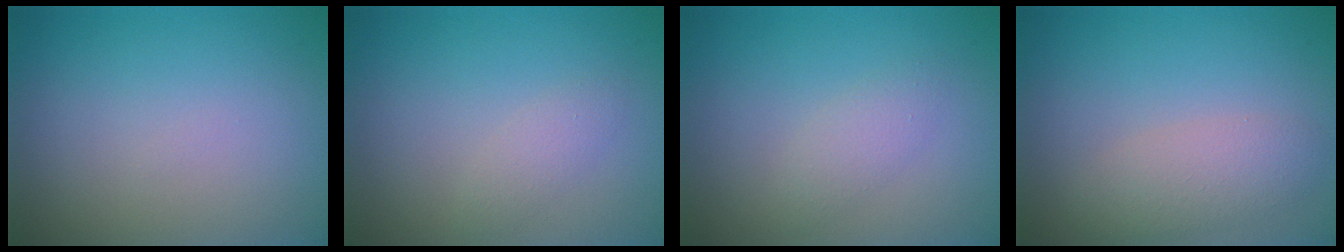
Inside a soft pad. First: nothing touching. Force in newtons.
{"total": 1.3, "press": 1.3, "slide": 0.1}
{"total": 1.6, "press": 1.6, "slide": 0.1}
{"total": 3.0, "press": 3.0, "slide": 0.1}